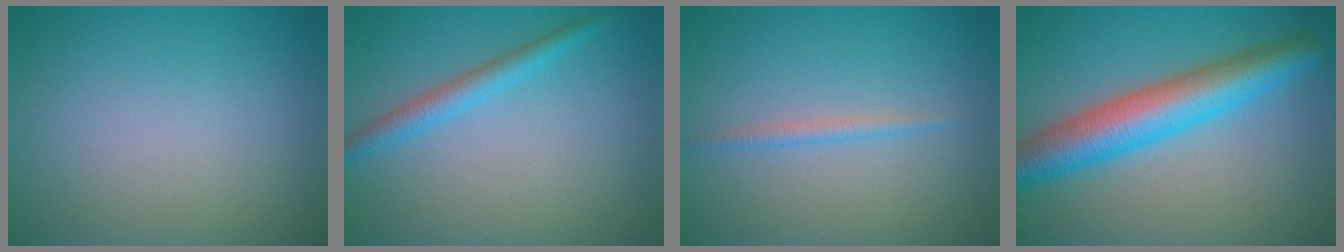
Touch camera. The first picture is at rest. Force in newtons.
{"total": 2.3, "press": 2.3, "slide": 0.1}
{"total": 1.1, "press": 1.1, "slide": 0.1}
{"total": 7.4, "press": 7.4, "slide": 0.1}